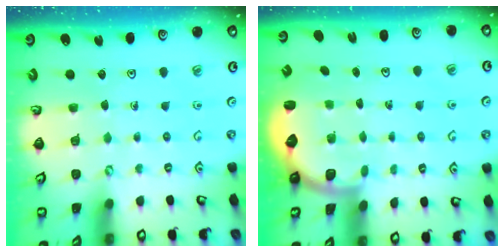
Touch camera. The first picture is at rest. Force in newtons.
{"total": 2.2, "press": 2.0, "slide": 0.8}